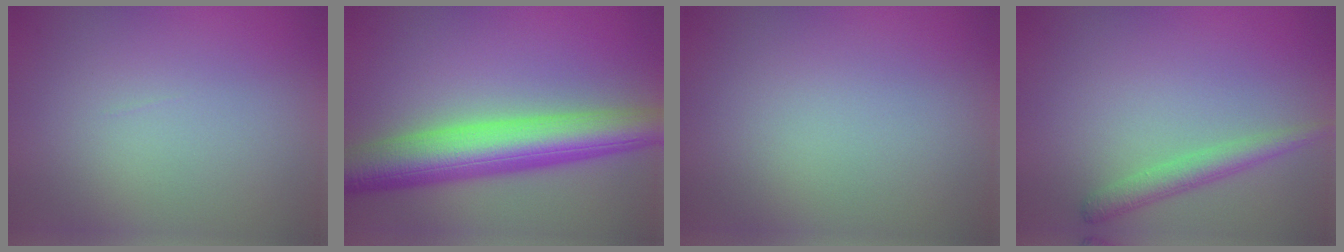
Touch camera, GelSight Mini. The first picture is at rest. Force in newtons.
{"total": 8.5, "press": 8.4, "slide": 0.4}
{"total": 0.0}
{"total": 2.2, "press": 2.2, "slide": 0.1}